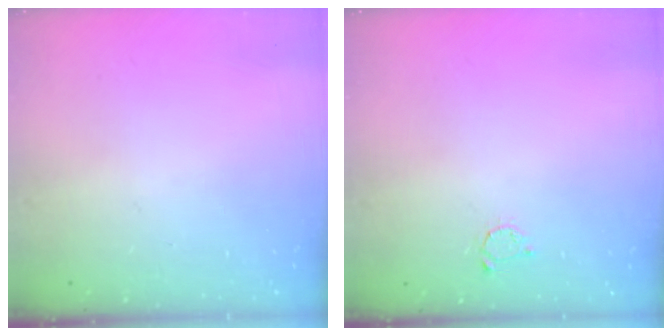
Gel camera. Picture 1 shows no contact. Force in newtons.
{"total": 2.2, "press": 2.2, "slide": 0.4}